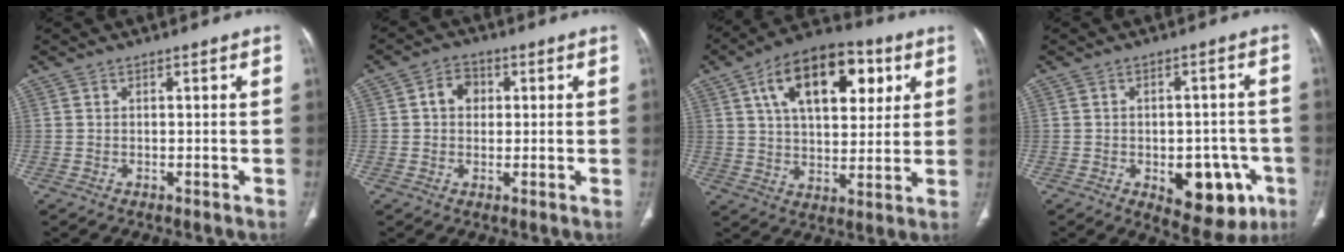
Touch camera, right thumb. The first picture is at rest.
{"total": 4.7, "force": [0.8, 3.8, 2.6], "torque": [-0.022, 0.008, 0.011]}
{"total": 19.9, "force": [7.6, 10.9, 14.8], "torque": [-0.194, -0.006, 0.118]}
{"total": 12.5, "force": [-4.7, 7.0, 9.2], "torque": [-0.078, 0.021, -0.047]}